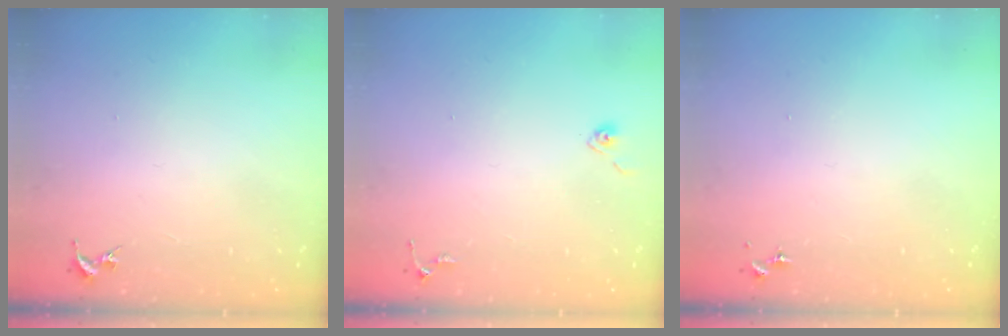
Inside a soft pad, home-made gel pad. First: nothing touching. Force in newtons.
{"total": 4.8, "press": 4.8, "slide": 0.4}
{"total": 0.0}